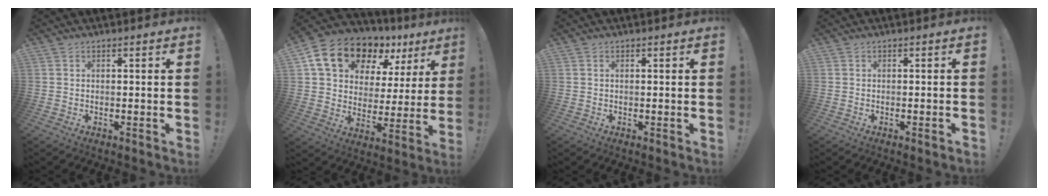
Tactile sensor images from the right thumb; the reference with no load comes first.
{"total": 17.0, "force": [11.1, 10.0, 8.2], "torque": [-0.130, -0.066, 0.207]}
{"total": 0.0}
{"total": 0.8, "force": [-0.6, -0.1, 0.5], "torque": [-0.011, 0.002, -0.010]}